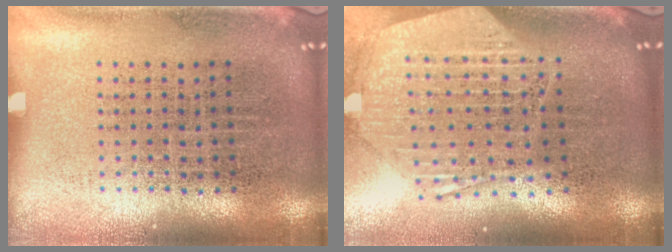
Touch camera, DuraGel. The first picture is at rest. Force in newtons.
{"total": 2.9, "press": 2.3, "slide": 1.7}